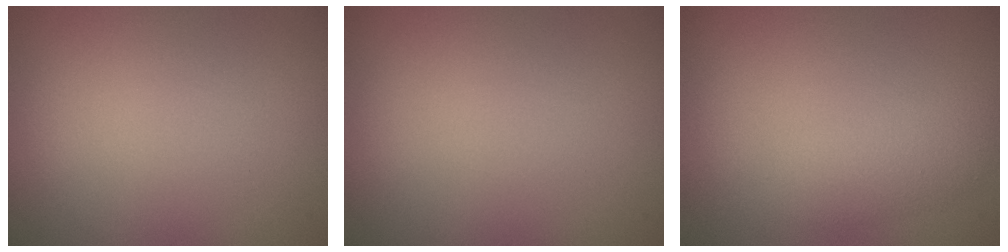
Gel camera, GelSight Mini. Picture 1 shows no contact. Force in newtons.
{"total": 0.0}
{"total": 2.4, "press": 2.4, "slide": 0.1}